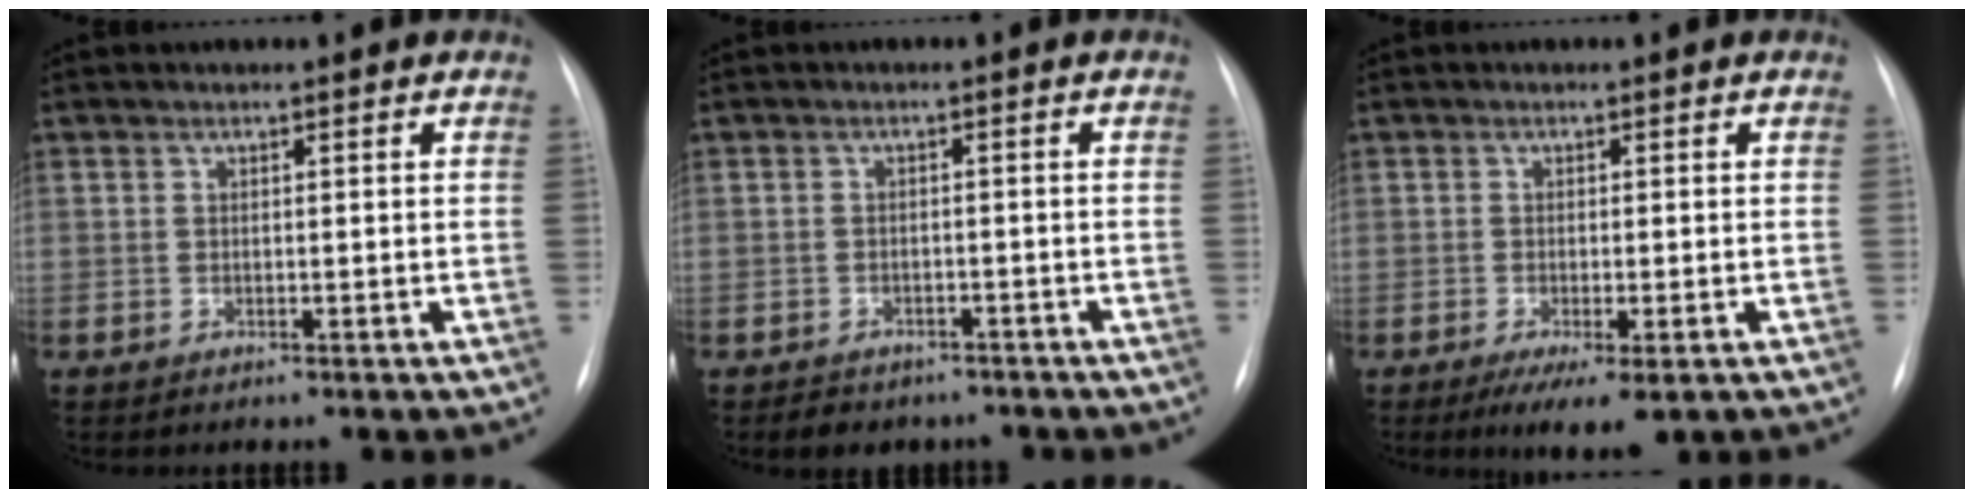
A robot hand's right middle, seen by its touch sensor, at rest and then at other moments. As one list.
[{"total": 5.7, "force": [-4.6, 3.2, 1.4], "torque": [-0.021, 0.007, -0.052]}, {"total": 5.2, "force": [-2.8, 1.3, 4.2], "torque": [-0.065, -0.014, -0.037]}]